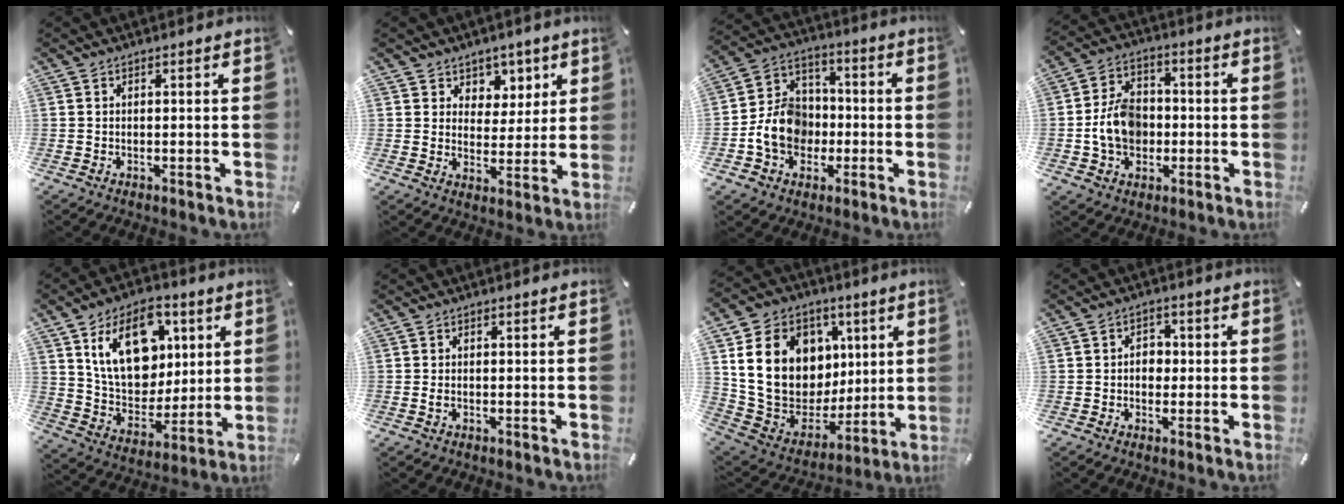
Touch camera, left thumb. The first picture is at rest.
{"total": 6.6, "force": [3.6, 5.5, 0.3], "torque": [0.003, -0.031, 0.063]}
{"total": 12.1, "force": [-2.8, 10.3, 5.6], "torque": [-0.112, 0.023, -0.050]}
{"total": 9.9, "force": [-1.4, 8.0, 5.7], "torque": [-0.115, 0.014, -0.026]}
{"total": 18.0, "force": [7.0, 12.9, 10.4], "torque": [-0.174, -0.017, 0.130]}
{"total": 1.2, "force": [-0.4, 0.8, 0.9], "torque": [-0.018, 0.001, -0.007]}
{"total": 21.5, "force": [6.0, 17.3, 11.2], "torque": [-0.202, -0.025, 0.131]}
{"total": 4.3, "force": [-0.7, 3.5, 2.4], "torque": [-0.032, 0.005, -0.017]}